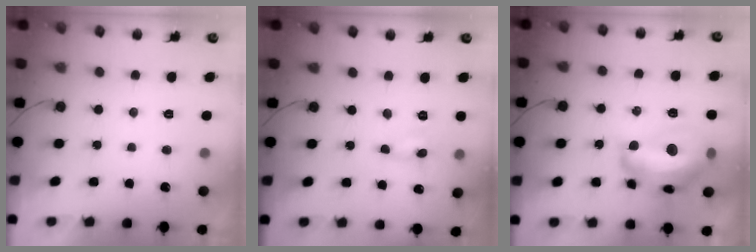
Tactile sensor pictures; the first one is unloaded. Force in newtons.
{"total": 0.0}
{"total": 16.2, "press": 16.2, "slide": 1.0}